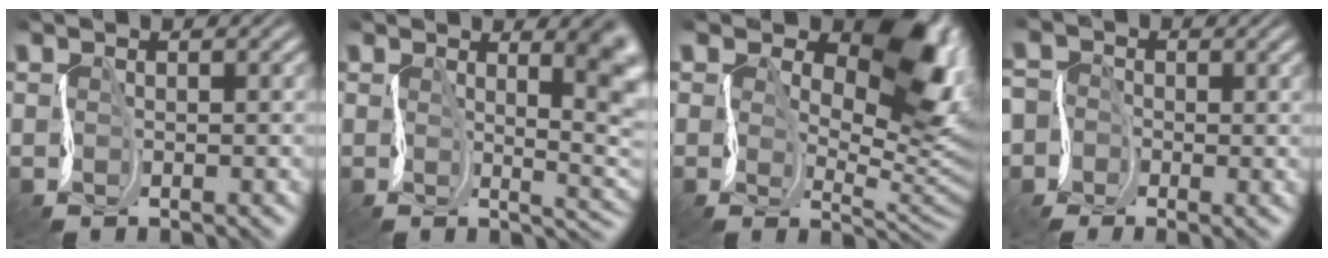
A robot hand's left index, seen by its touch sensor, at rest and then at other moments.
{"total": 6.9, "force": [2.9, 1.8, 6.0], "torque": [-0.051, 0.009, 0.030]}
{"total": 9.9, "force": [4.5, 4.8, 7.3], "torque": [-0.091, -0.013, 0.065]}
{"total": 5.2, "force": [-2.6, 4.6, -0.2], "torque": [-0.009, 0.000, -0.093]}